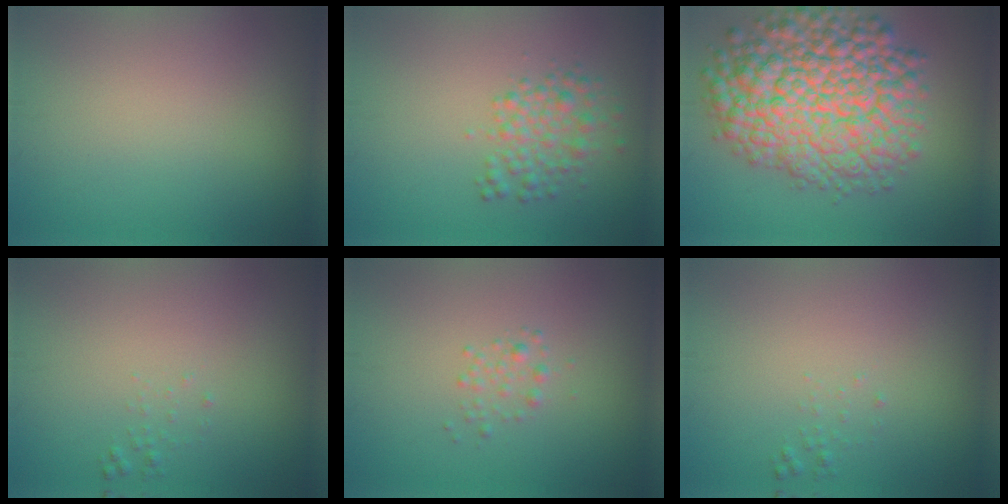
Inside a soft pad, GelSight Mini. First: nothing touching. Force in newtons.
{"total": 2.9, "press": 2.9, "slide": 0.0}
{"total": 12.7, "press": 12.7, "slide": 0.5}
{"total": 0.5, "press": 0.5, "slide": 0.0}
{"total": 1.1, "press": 1.1, "slide": 0.0}
{"total": 0.5, "press": 0.5, "slide": 0.0}